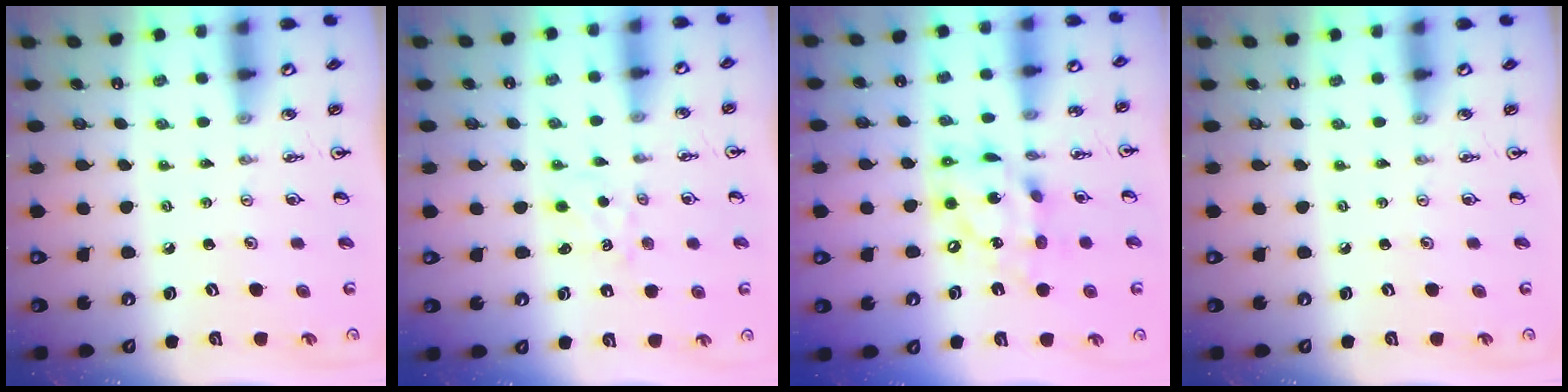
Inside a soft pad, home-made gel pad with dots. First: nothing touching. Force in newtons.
{"total": 2.3, "press": 2.3, "slide": 0.4}
{"total": 14.5, "press": 14.5, "slide": 1.6}
{"total": 0.0}